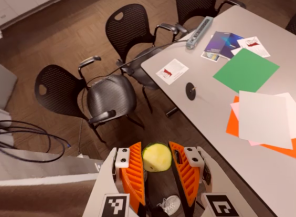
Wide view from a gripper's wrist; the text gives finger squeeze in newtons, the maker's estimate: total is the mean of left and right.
{"total": 8.2, "left": 8.3, "right": 8.0}